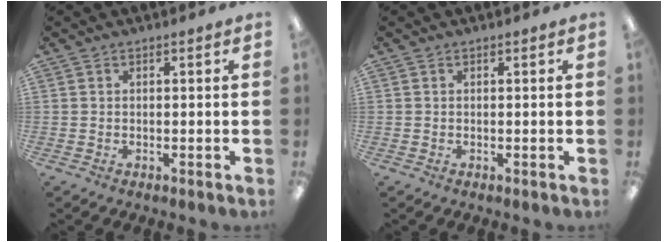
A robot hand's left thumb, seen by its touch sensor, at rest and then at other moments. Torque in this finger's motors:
{"motor_torque": [-0.02, 0.00, -0.02, 0.02, 0.00]}